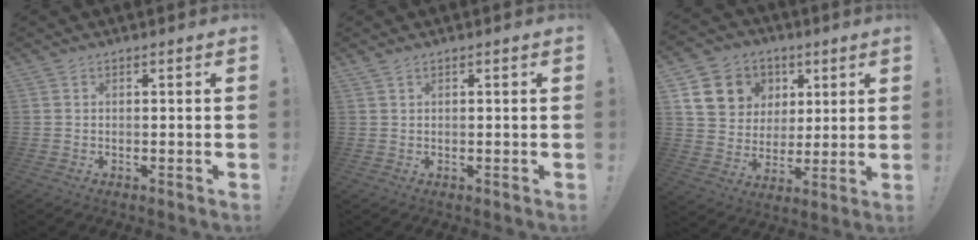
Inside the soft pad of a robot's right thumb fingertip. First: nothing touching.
{"total": 0.7, "force": [0.6, 0.0, 0.5], "torque": [-0.010, 0.000, 0.010]}
{"total": 14.0, "force": [5.3, 12.2, 4.3], "torque": [-0.060, -0.020, 0.122]}